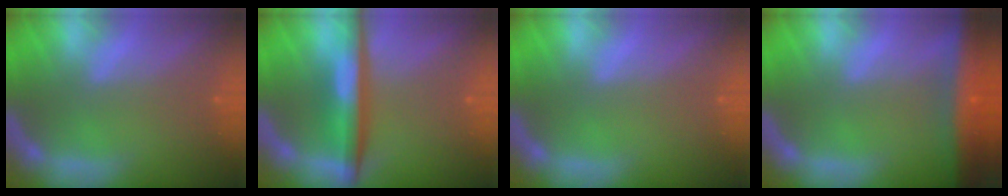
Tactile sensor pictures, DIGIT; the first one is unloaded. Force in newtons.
{"total": 5.5}
{"total": 0.0}
{"total": 9.6}